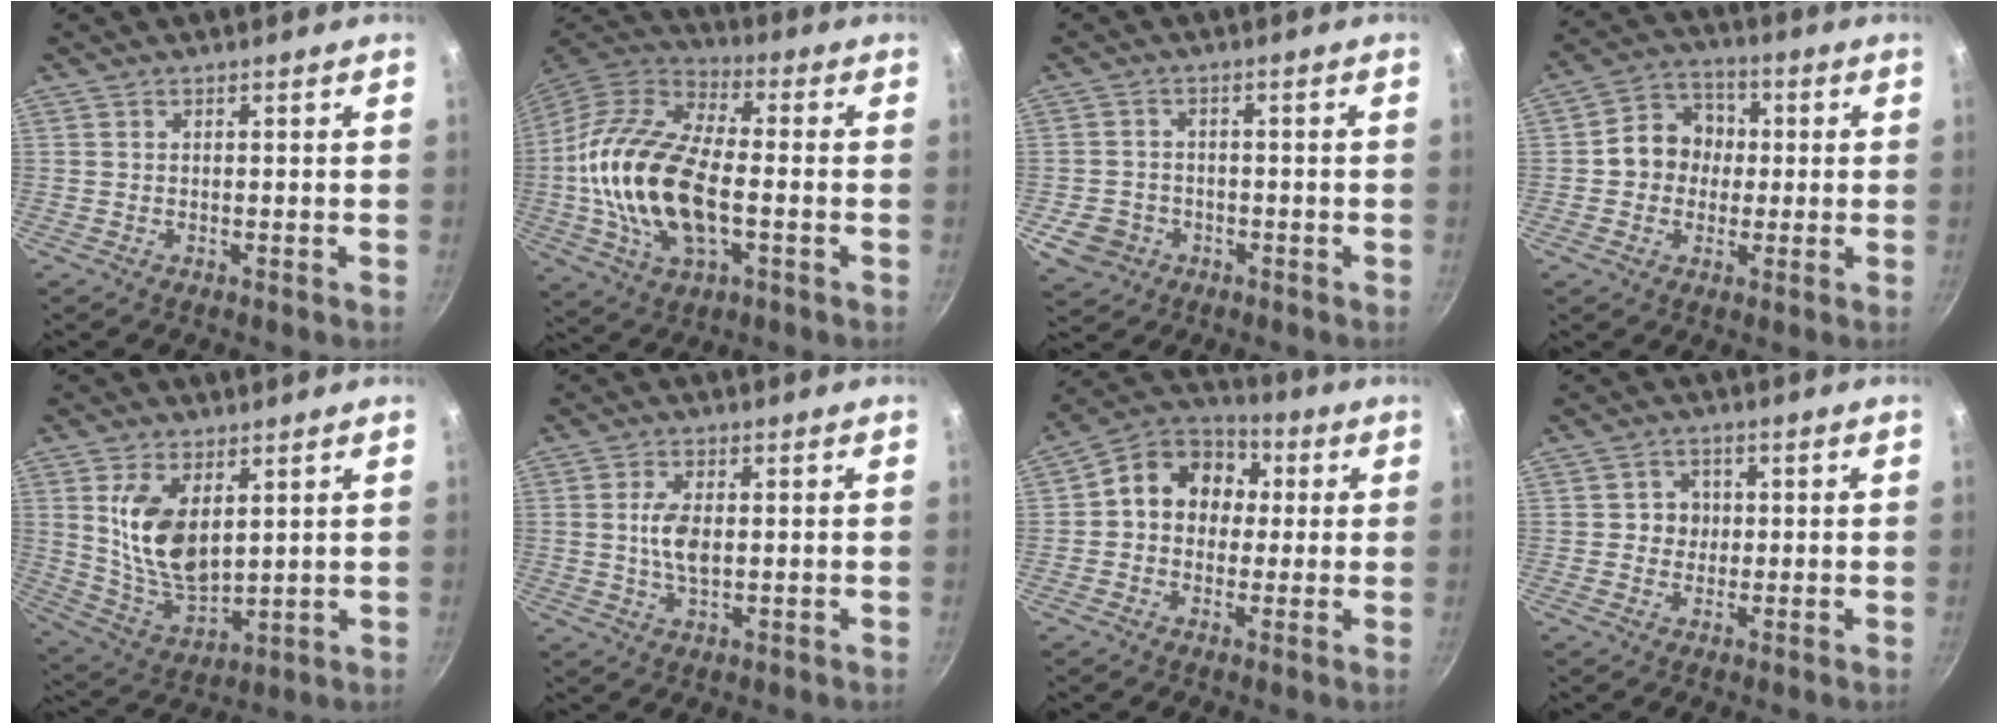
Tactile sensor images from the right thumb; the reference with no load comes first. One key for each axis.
{"total": 21.7, "fx": -2.4, "fy": 11.2, "fz": 18.4, "tx": -0.353, "ty": 0.029, "tz": -0.052}
{"total": 6.1, "fx": -2.3, "fy": 5.2, "fz": 2.3, "tx": -0.034, "ty": 0.020, "tz": -0.033}
{"total": 9.5, "fx": 0.2, "fy": 8.5, "fz": 4.4, "tx": -0.030, "ty": 0.022, "tz": -0.015}
{"total": 13.0, "fx": 3.7, "fy": 7.2, "fz": 10.3, "tx": -0.178, "ty": -0.033, "tz": 0.085}
{"total": 5.6, "fx": 0.4, "fy": 2.9, "fz": 4.8, "tx": -0.094, "ty": 0.000, "tz": 0.006}
{"total": 13.0, "fx": 1.6, "fy": 10.7, "fz": 7.2, "tx": -0.074, "ty": 0.030, "tz": 0.003}
{"total": 3.6, "fx": 0.2, "fy": 3.4, "fz": 1.1, "tx": 0.009, "ty": 0.003, "tz": -0.002}